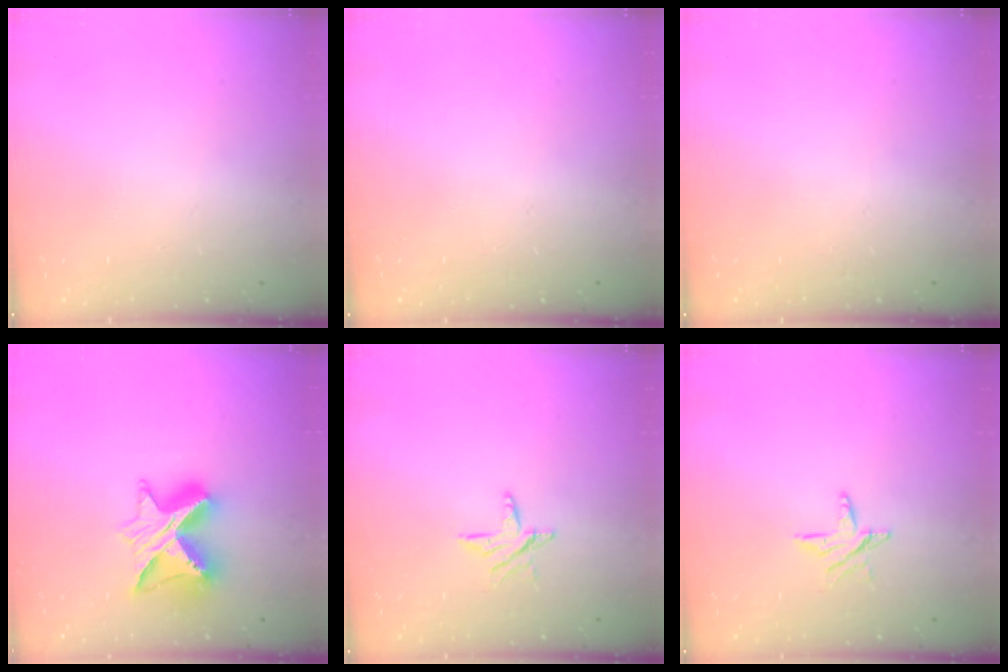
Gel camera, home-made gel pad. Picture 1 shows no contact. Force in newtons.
{"total": 0.0}
{"total": 0.0}
{"total": 10.8, "press": 10.7, "slide": 1.0}
{"total": 5.8, "press": 5.8, "slide": 0.5}
{"total": 5.8, "press": 5.8, "slide": 0.5}